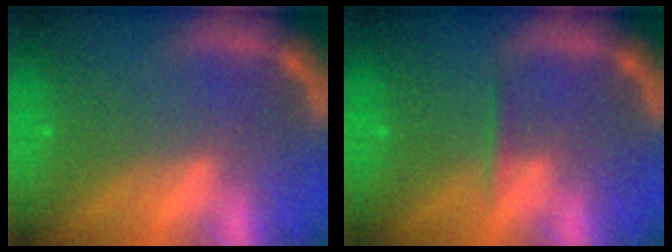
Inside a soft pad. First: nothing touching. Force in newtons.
{"total": 0.9}